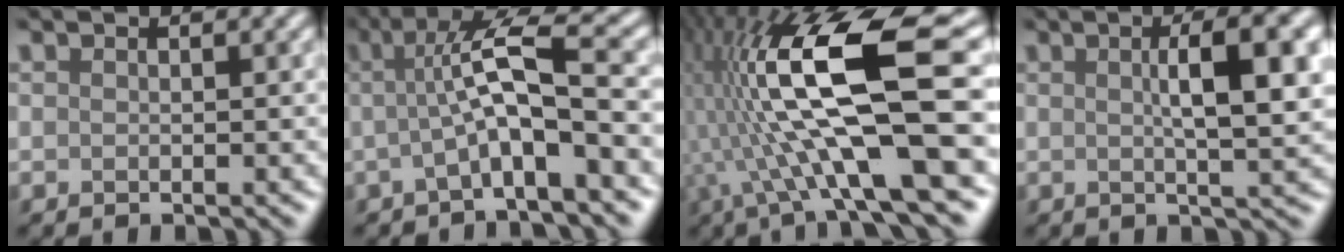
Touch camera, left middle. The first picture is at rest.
{"total": 6.3, "force": [0.0, 1.2, 6.2], "torque": [-0.103, 0.013, -0.006]}
{"total": 14.6, "force": [0.5, 4.0, 14.0], "torque": [-0.259, 0.011, 0.004]}
{"total": 7.3, "force": [1.4, 1.9, 6.9], "torque": [-0.083, 0.014, 0.017]}